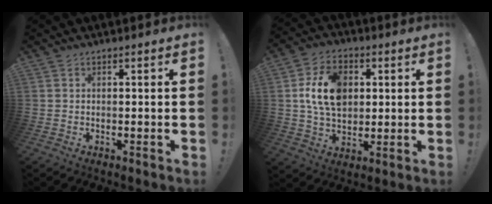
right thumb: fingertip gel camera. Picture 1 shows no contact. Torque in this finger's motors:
{"motor_torque": [0.44, 0.44, 0.52, -0.42, 0.07]}